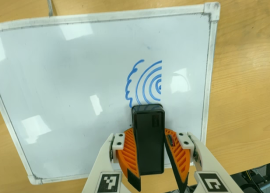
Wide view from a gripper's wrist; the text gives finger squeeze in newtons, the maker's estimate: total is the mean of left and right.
{"total": 7.7, "left": 8.5, "right": 6.8}